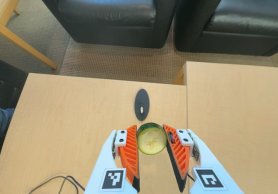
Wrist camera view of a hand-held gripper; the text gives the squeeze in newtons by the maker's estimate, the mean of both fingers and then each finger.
{"total": 10.2, "left": 10.0, "right": 10.4}